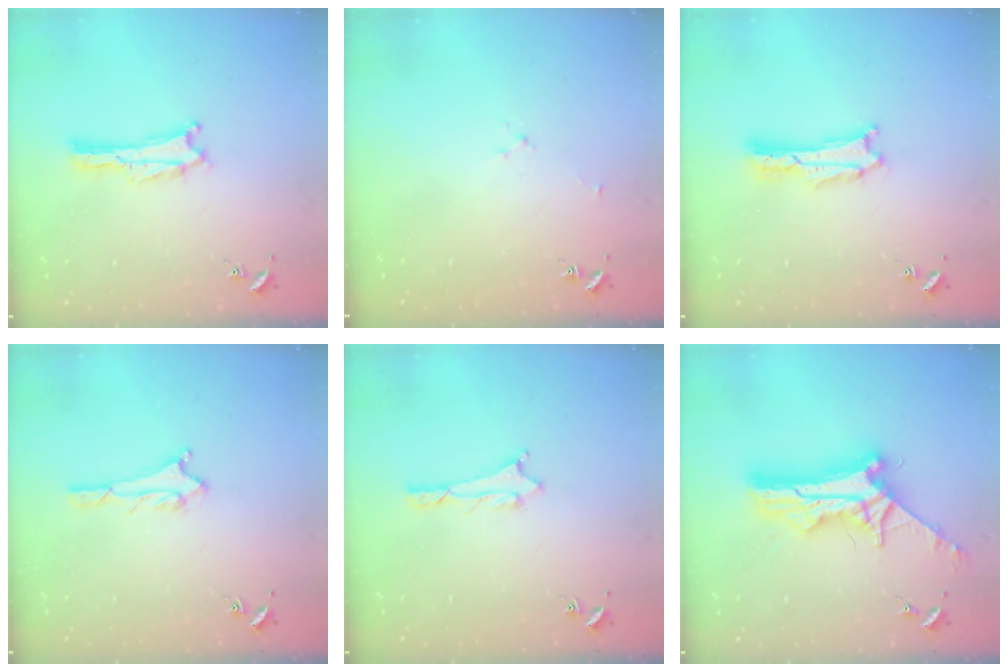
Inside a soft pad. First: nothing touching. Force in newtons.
{"total": 1.9, "press": 1.9, "slide": 0.3}
{"total": 1.7, "press": 1.7, "slide": 0.3}
{"total": 1.6, "press": 1.6, "slide": 0.1}
{"total": 0.9, "press": 0.8, "slide": 0.1}
{"total": 10.4, "press": 10.4, "slide": 0.9}